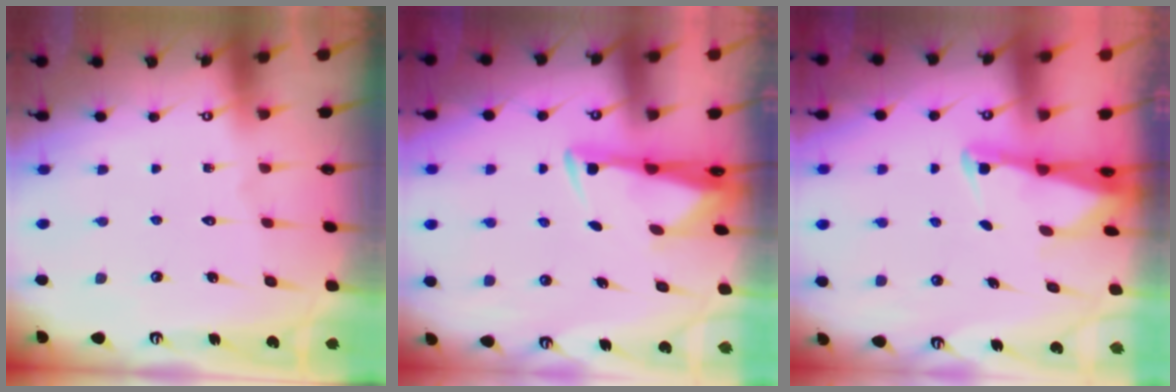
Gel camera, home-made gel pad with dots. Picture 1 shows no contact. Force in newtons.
{"total": 2.9, "press": 2.7, "slide": 0.9}
{"total": 2.4, "press": 2.4, "slide": 0.3}